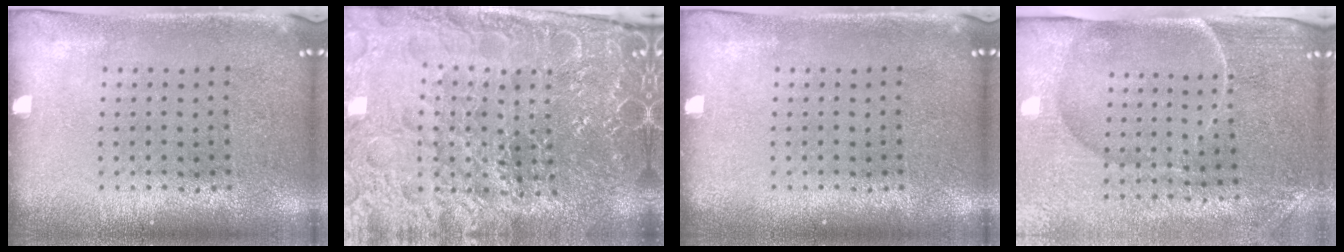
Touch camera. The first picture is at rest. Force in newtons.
{"total": 5.0, "press": 4.8, "slide": 1.5}
{"total": 0.0}
{"total": 4.6, "press": 4.0, "slide": 2.3}